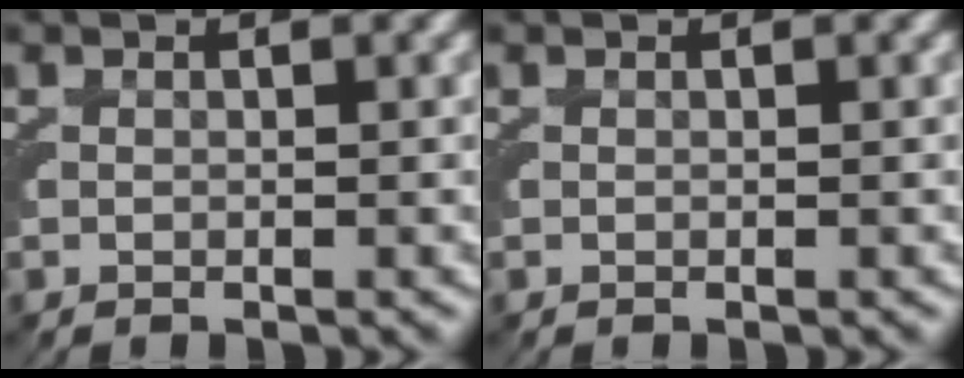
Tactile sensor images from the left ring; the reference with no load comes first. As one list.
[{"total": 0.0}]